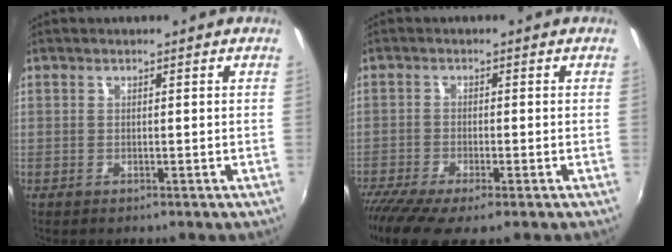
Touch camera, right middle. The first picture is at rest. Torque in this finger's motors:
{"motor_torque": [1.09, -1.05, 0.47, 0.17]}